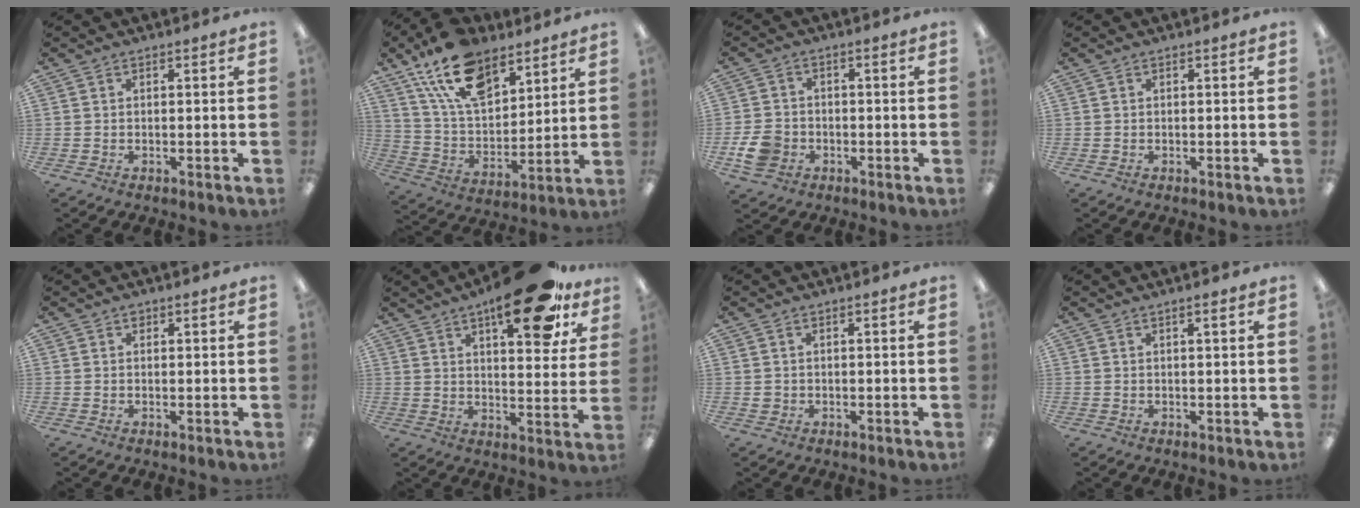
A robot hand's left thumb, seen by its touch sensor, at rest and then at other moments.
{"total": 18.0, "force": [11.5, 9.6, 9.9], "torque": [-0.189, -0.042, 0.213]}
{"total": 6.5, "force": [-2.4, 5.1, 3.4], "torque": [-0.071, 0.007, -0.045]}
{"total": 0.0}
{"total": 0.9, "force": [0.6, 0.6, 0.4], "torque": [-0.002, -0.001, 0.008]}
{"total": 19.5, "force": [12.5, 7.0, 13.2], "torque": [-0.177, -0.070, 0.197]}
{"total": 0.9, "force": [0.2, 0.9, 0.3], "torque": [-0.006, 0.005, 0.002]}
{"total": 1.3, "force": [0.8, 0.1, 1.0], "torque": [-0.020, 0.001, 0.013]}